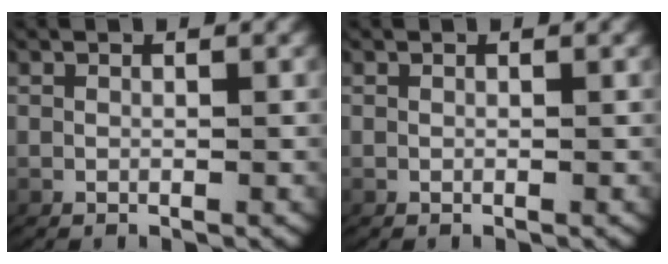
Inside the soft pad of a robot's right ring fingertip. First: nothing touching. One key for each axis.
{"total": 0.0}